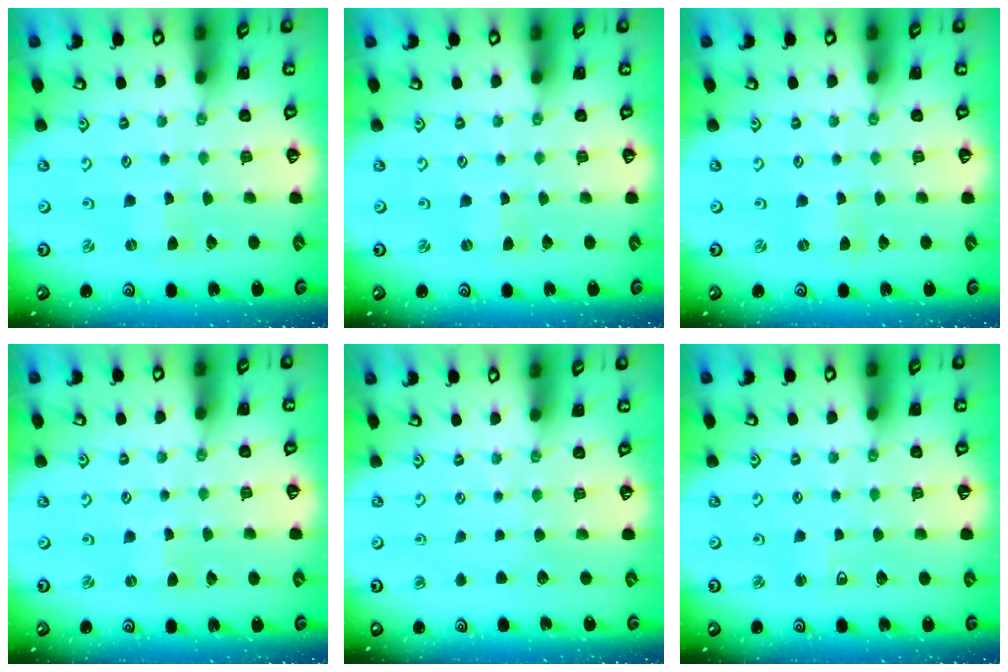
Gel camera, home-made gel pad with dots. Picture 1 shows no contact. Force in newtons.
{"total": 0.0}
{"total": 0.0}
{"total": 0.0}
{"total": 0.0}
{"total": 2.2, "press": 2.1, "slide": 0.6}